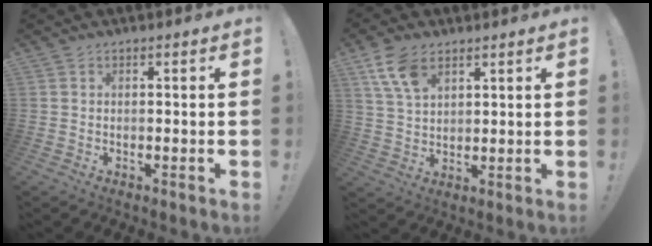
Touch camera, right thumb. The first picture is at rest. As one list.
[{"total": 8.8, "force": [4.8, 5.0, 5.4], "torque": [-0.113, -0.011, 0.095]}]